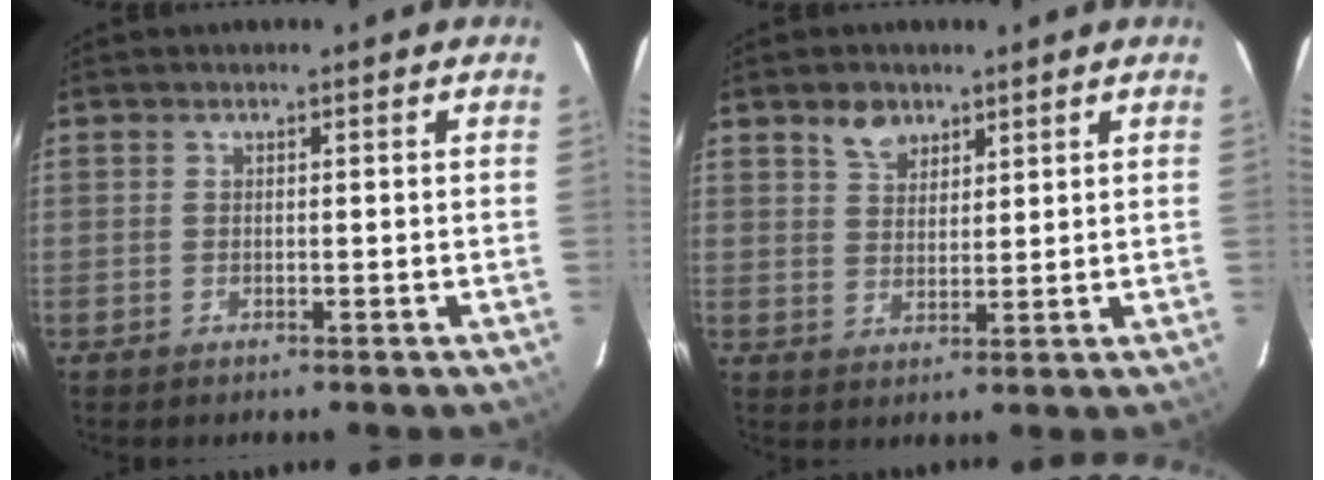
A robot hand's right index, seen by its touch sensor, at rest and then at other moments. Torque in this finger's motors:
{"motor_torque": [0.02, 0.00, 0.04, 0.03]}